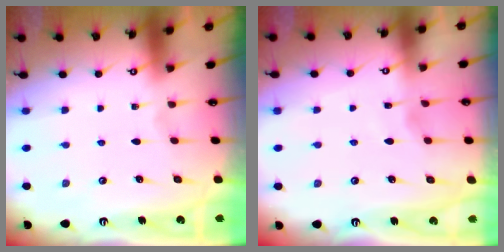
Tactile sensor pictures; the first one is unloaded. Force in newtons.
{"total": 2.3, "press": 2.3, "slide": 0.3}